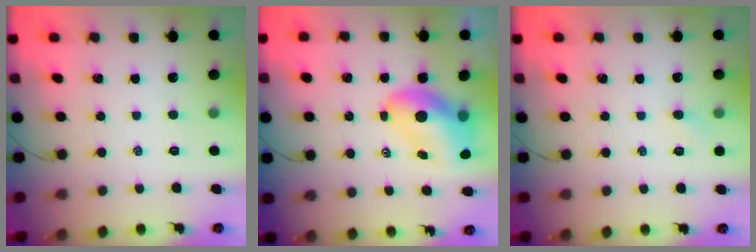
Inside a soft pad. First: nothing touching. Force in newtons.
{"total": 9.4, "press": 9.1, "slide": 2.1}
{"total": 2.2, "press": 2.1, "slide": 0.6}